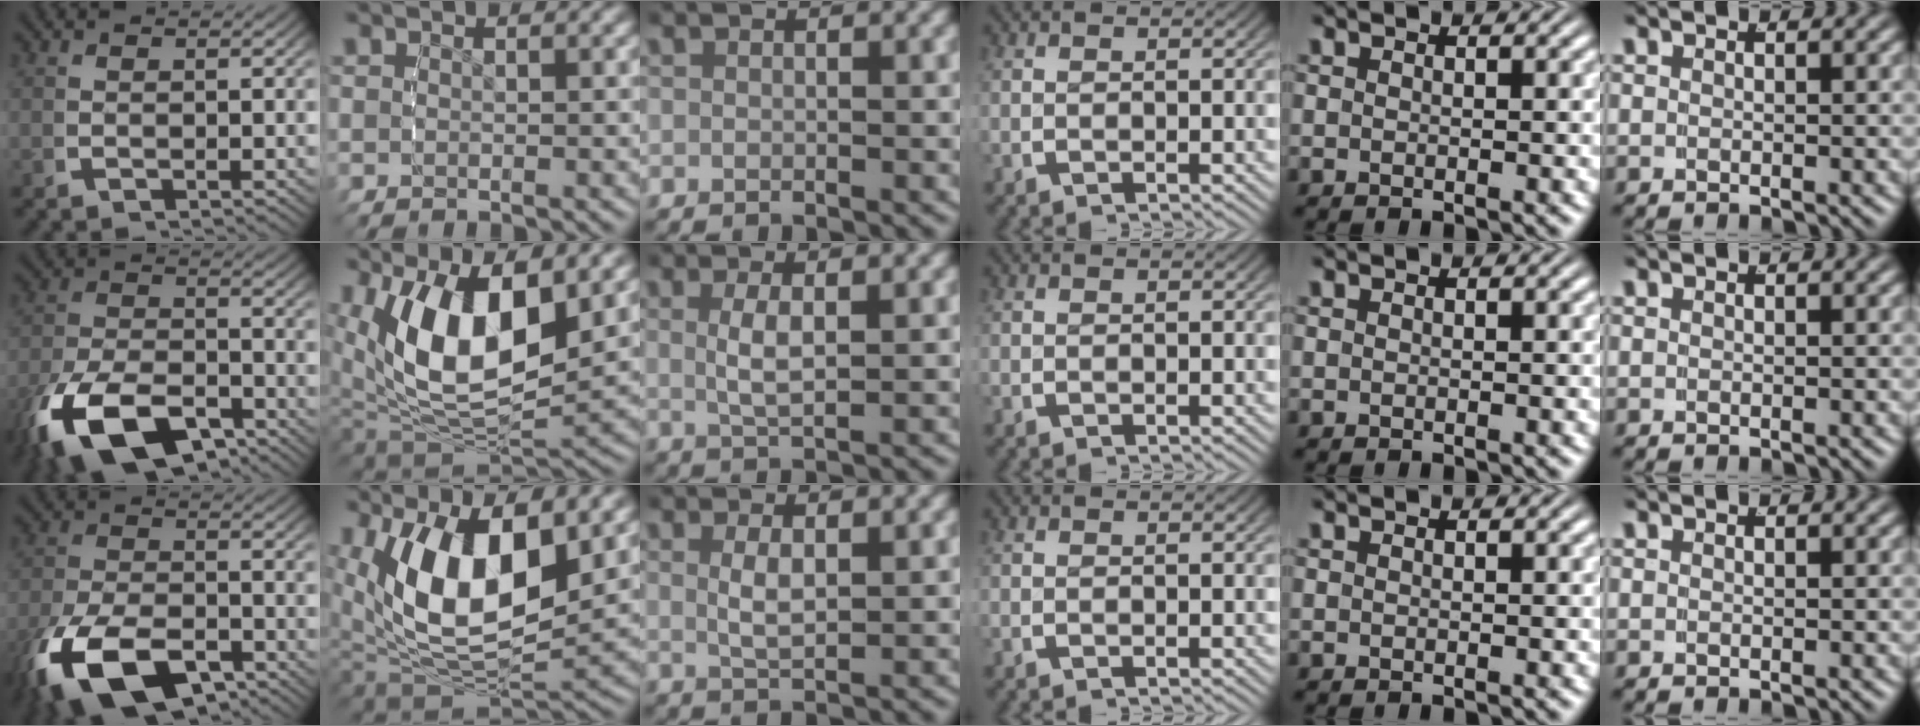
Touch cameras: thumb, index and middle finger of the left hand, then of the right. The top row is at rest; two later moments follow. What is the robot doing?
{"motion": "grasp_and_lifting", "object": "bowl"}